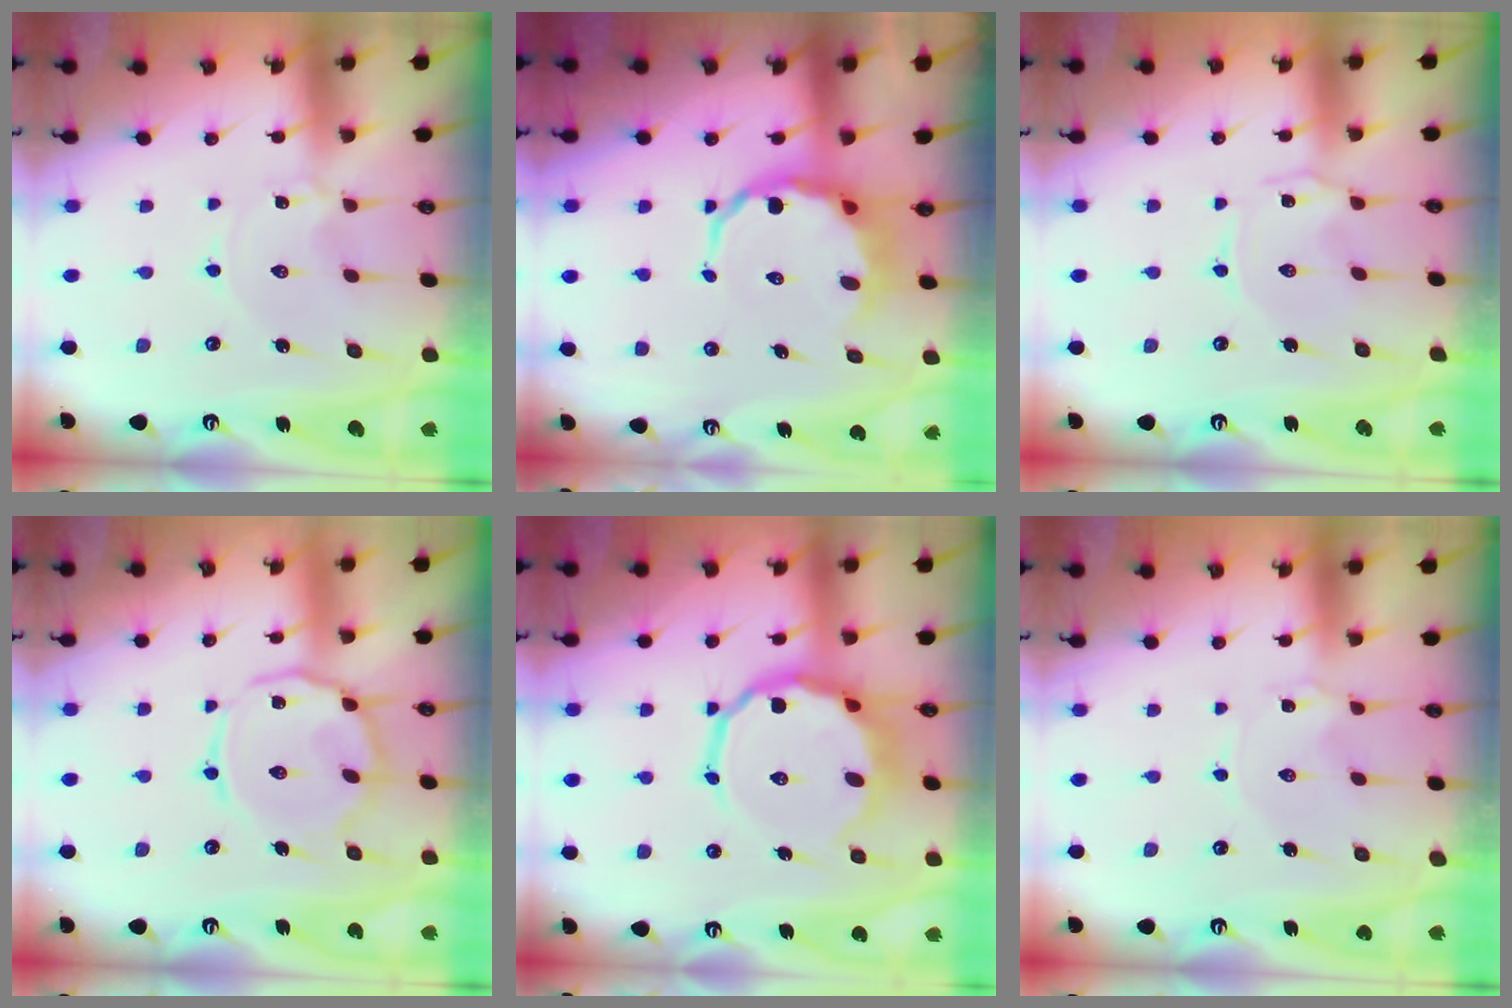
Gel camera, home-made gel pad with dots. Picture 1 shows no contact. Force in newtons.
{"total": 7.6, "press": 7.2, "slide": 2.4}
{"total": 1.0, "press": 0.9, "slide": 0.3}
{"total": 12.8, "press": 12.7, "slide": 1.1}
{"total": 12.2, "press": 11.8, "slide": 3.1}
{"total": 0.6, "press": 0.6, "slide": 0.1}